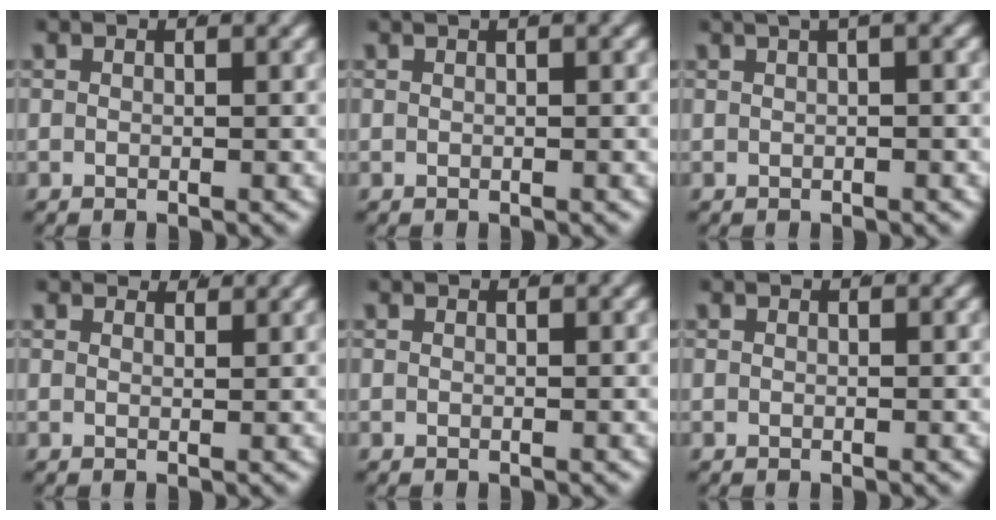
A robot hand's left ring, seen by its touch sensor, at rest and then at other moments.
{"total": 0.7, "force": [0.5, -0.1, 0.5], "torque": [0.001, 0.011, 0.004]}
{"total": 3.7, "force": [2.0, 0.8, 3.0], "torque": [-0.024, 0.025, 0.025]}
{"total": 1.9, "force": [1.9, -0.1, 0.4], "torque": [0.001, -0.007, 0.030]}
{"total": 0.0}
{"total": 0.0}